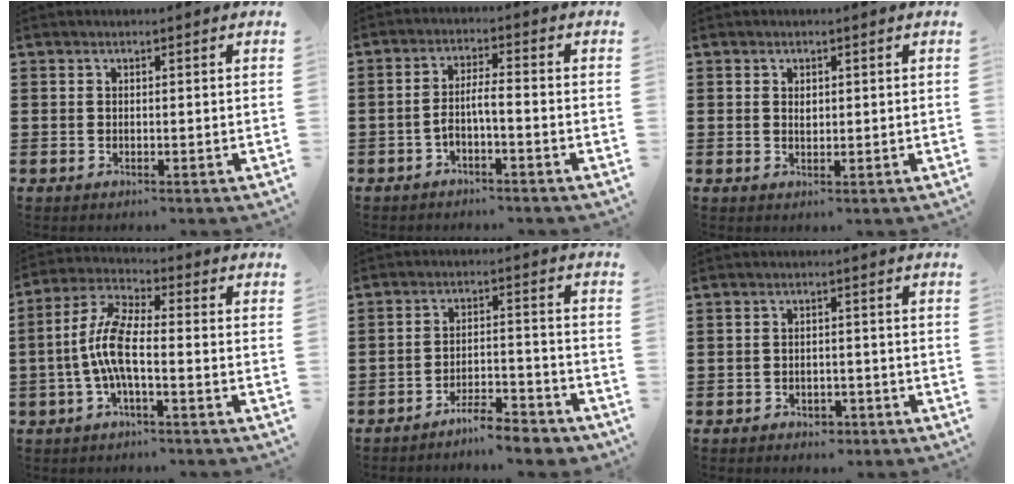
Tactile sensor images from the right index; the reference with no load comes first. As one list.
[{"total": 3.6, "force": [-2.1, 0.5, 2.9], "torque": [-0.068, 0.001, -0.047]}, {"total": 1.2, "force": [0.4, 0.8, 0.8], "torque": [-0.018, 0.005, 0.006]}, {"total": 7.8, "force": [-1.8, 2.1, 7.3], "torque": [-0.169, -0.010, -0.041]}, {"total": 5.3, "force": [-5.0, 0.4, 1.6], "torque": [-0.028, 0.007, -0.098]}, {"total": 1.7, "force": [-1.5, 0.8, 0.0], "torque": [-0.007, 0.003, -0.035]}]